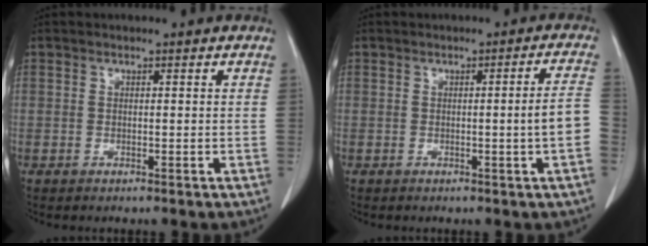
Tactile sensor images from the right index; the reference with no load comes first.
{"total": 4.6, "force": [-1.0, -0.8, 4.4], "torque": [-0.053, 0.001, -0.016]}